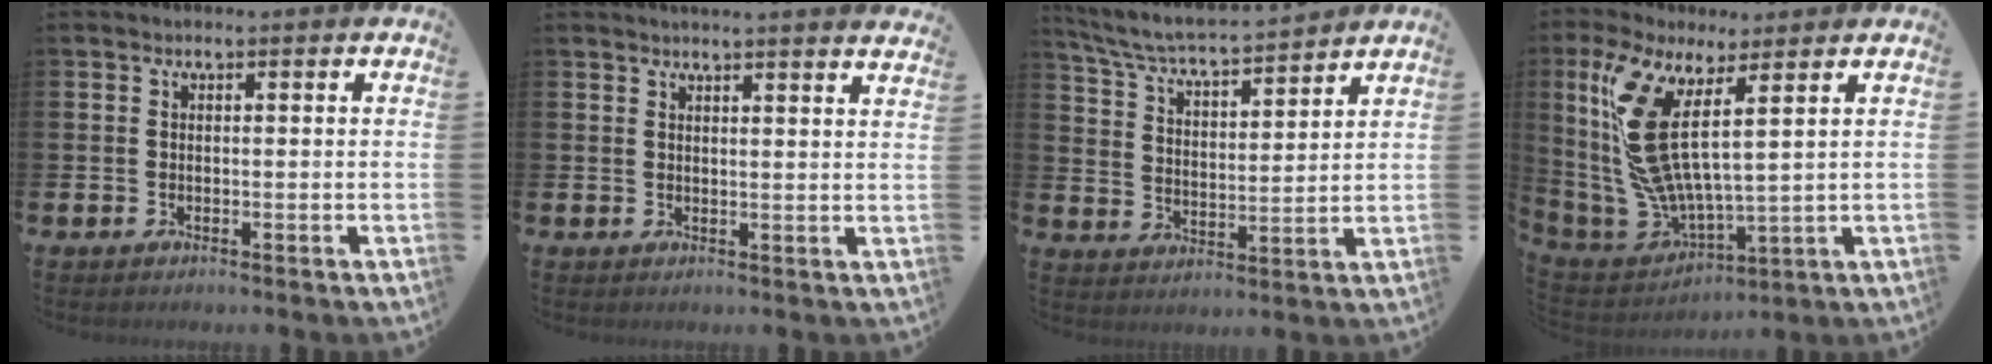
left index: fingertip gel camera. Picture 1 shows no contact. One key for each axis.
{"total": 2.5, "fx": 2.4, "fy": -0.6, "fz": -0.1, "tx": 0.002, "ty": -0.015, "tz": 0.044}
{"total": 5.7, "fx": 5.4, "fy": 0.2, "fz": 1.8, "tx": -0.062, "ty": -0.043, "tz": 0.089}
{"total": 10.7, "fx": 5.2, "fy": 3.3, "fz": 8.7, "tx": -0.216, "ty": -0.042, "tz": 0.090}